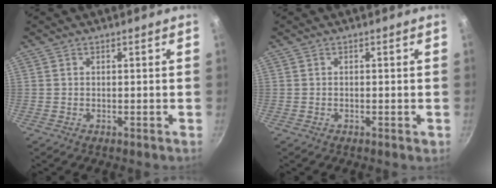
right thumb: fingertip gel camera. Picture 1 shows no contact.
{"total": 0.6, "force": [-0.2, 0.3, 0.4], "torque": [-0.005, 0.002, -0.004]}